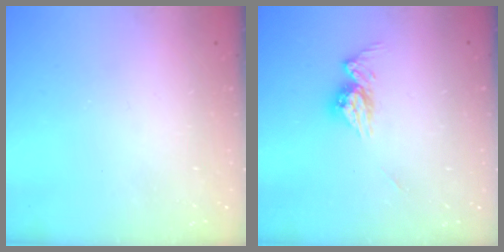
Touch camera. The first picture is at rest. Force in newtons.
{"total": 9.4, "press": 9.4, "slide": 0.8}